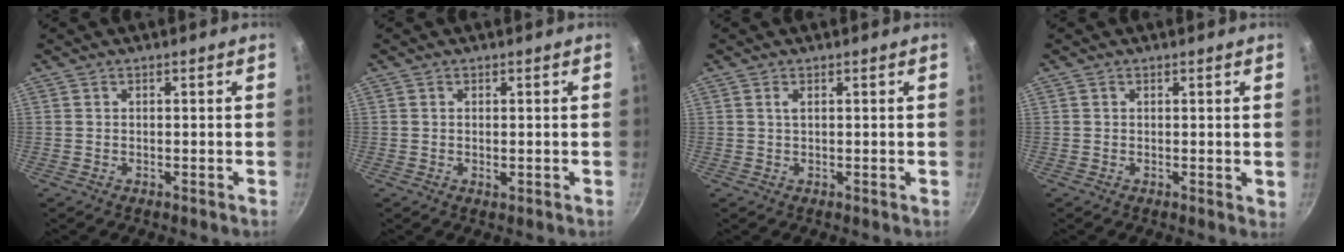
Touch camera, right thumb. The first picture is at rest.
{"total": 0.9, "force": [-0.2, 0.4, 0.8], "torque": [-0.015, -0.001, -0.002]}
{"total": 1.0, "force": [0.4, 0.3, 0.9], "torque": [-0.017, 0.001, 0.007]}
{"total": 1.2, "force": [0.5, 0.7, 0.9], "torque": [-0.010, 0.000, 0.006]}